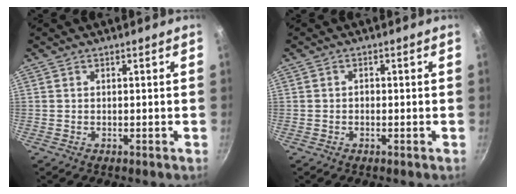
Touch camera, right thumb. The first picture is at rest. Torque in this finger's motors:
{"motor_torque": [0.14, 0.17, 0.36, 0.14, 0.02]}